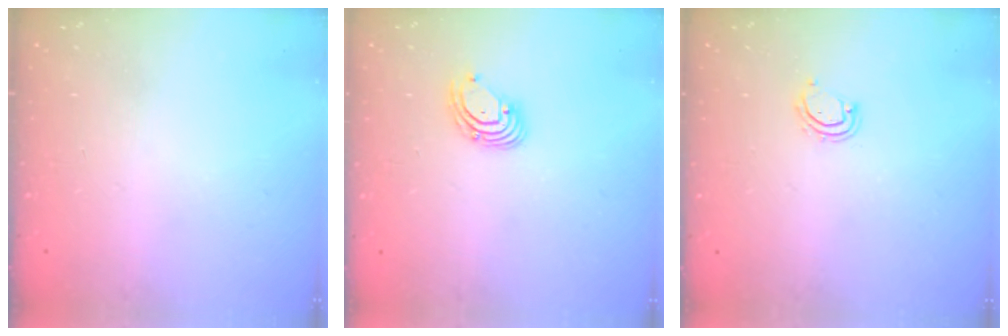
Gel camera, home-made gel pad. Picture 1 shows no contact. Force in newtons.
{"total": 3.7, "press": 3.7, "slide": 0.4}
{"total": 4.9, "press": 4.9, "slide": 0.3}